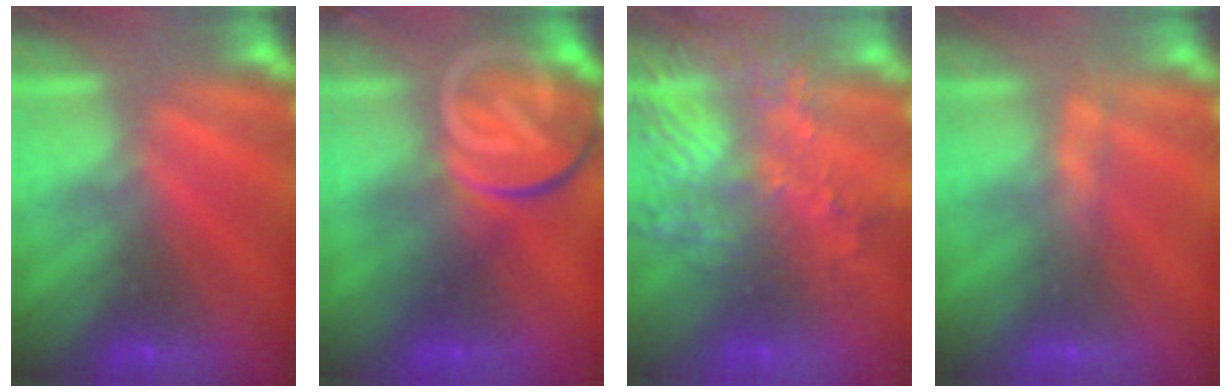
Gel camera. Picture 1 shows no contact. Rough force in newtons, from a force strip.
{"total": 10.8}
{"total": 9.0}
{"total": 2.6}